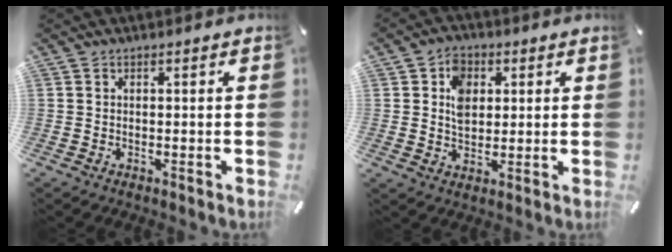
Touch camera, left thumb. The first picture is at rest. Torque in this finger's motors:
{"motor_torque": [0.99, 0.99, 0.45, -0.47, 0.04]}